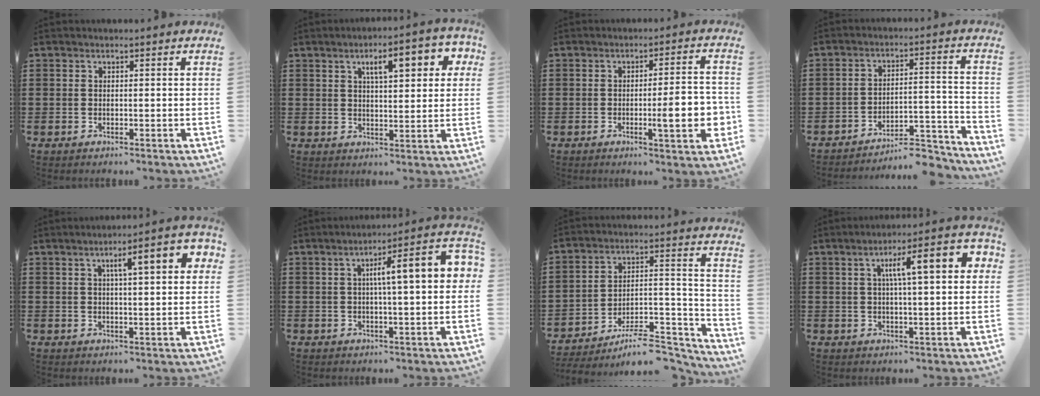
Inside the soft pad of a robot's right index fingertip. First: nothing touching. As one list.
[{"total": 7.1, "force": [3.0, 2.3, 6.0], "torque": [-0.100, 0.001, 0.043]}, {"total": 7.8, "force": [-1.6, 1.3, 7.6], "torque": [-0.105, -0.011, -0.026]}, {"total": 7.1, "force": [-6.7, 1.1, 2.1], "torque": [-0.027, 0.017, -0.129]}, {"total": 6.9, "force": [2.4, 1.6, 6.3], "torque": [-0.104, -0.001, 0.031]}, {"total": 8.1, "force": [1.1, 1.1, 8.0], "torque": [-0.135, -0.004, 0.007]}, {"total": 9.1, "force": [-7.6, 2.7, 4.1], "torque": [-0.049, 0.026, -0.141]}, {"total": 8.9, "force": [2.3, 1.9, 8.4], "torque": [-0.142, 0.000, 0.028]}]